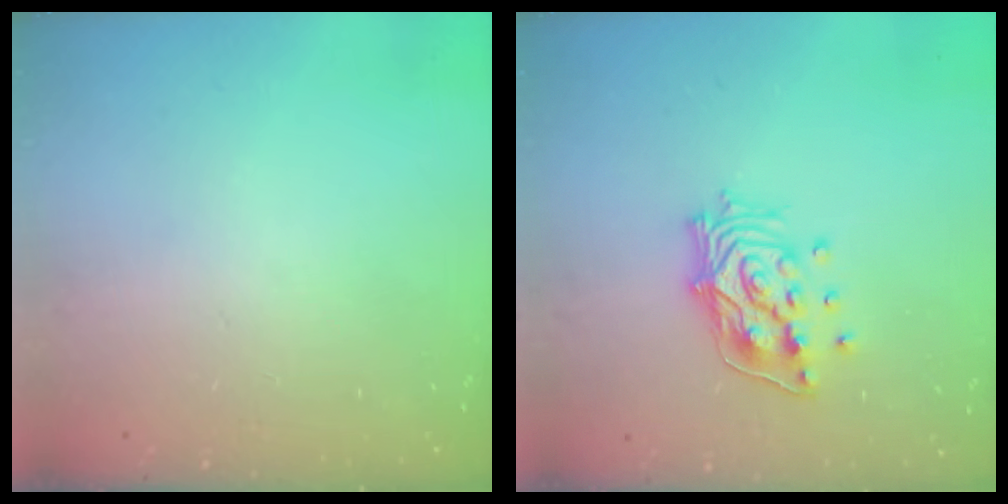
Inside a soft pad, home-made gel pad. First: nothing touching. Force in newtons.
{"total": 12.9, "press": 12.8, "slide": 1.8}